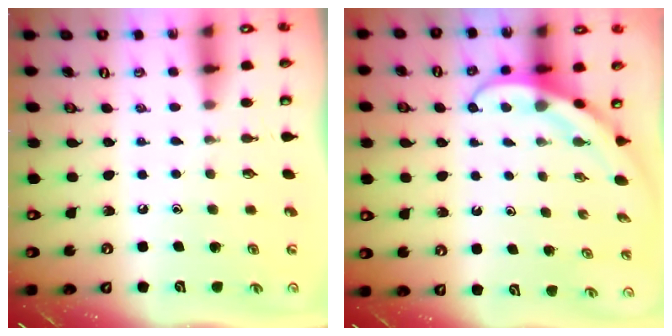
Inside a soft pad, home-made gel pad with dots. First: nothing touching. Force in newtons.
{"total": 3.9, "press": 3.9, "slide": 0.3}